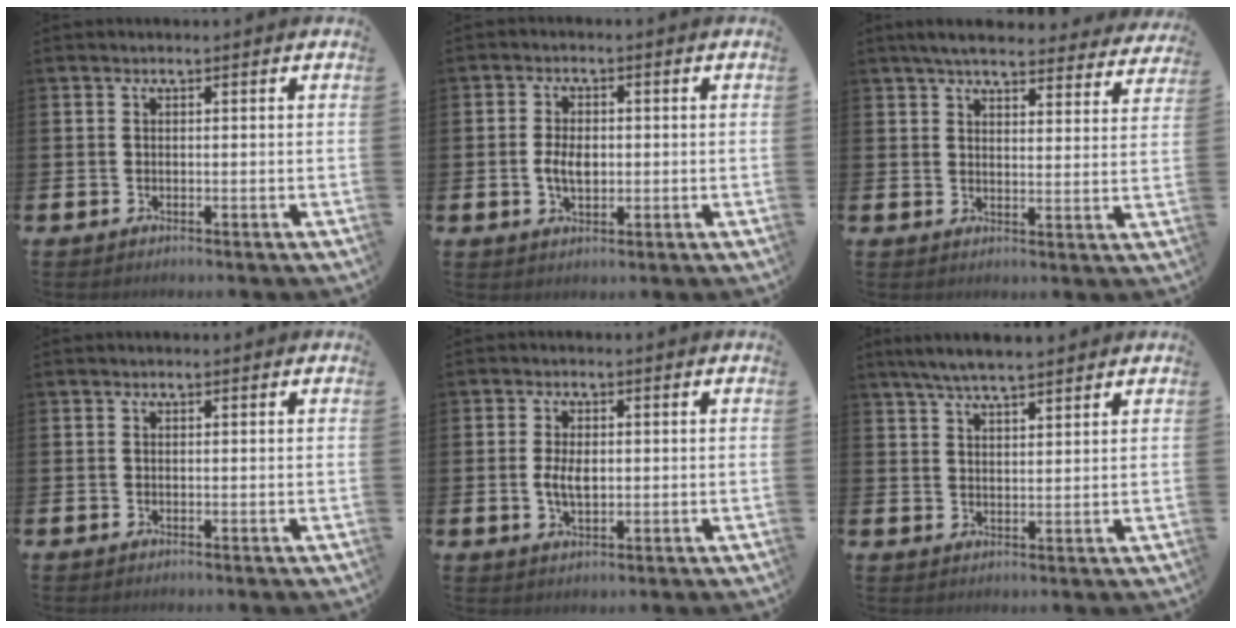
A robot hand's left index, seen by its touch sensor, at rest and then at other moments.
{"total": 3.8, "force": [-0.1, 2.3, 3.0], "torque": [-0.049, 0.005, -0.005]}
{"total": 5.4, "force": [5.0, 1.0, 1.7], "torque": [-0.035, -0.029, 0.087]}
{"total": 0.0}
{"total": 3.7, "force": [0.1, 2.1, 3.0], "torque": [-0.051, 0.005, -0.001]}
{"total": 5.3, "force": [4.9, 0.6, 1.9], "torque": [-0.047, -0.011, 0.088]}